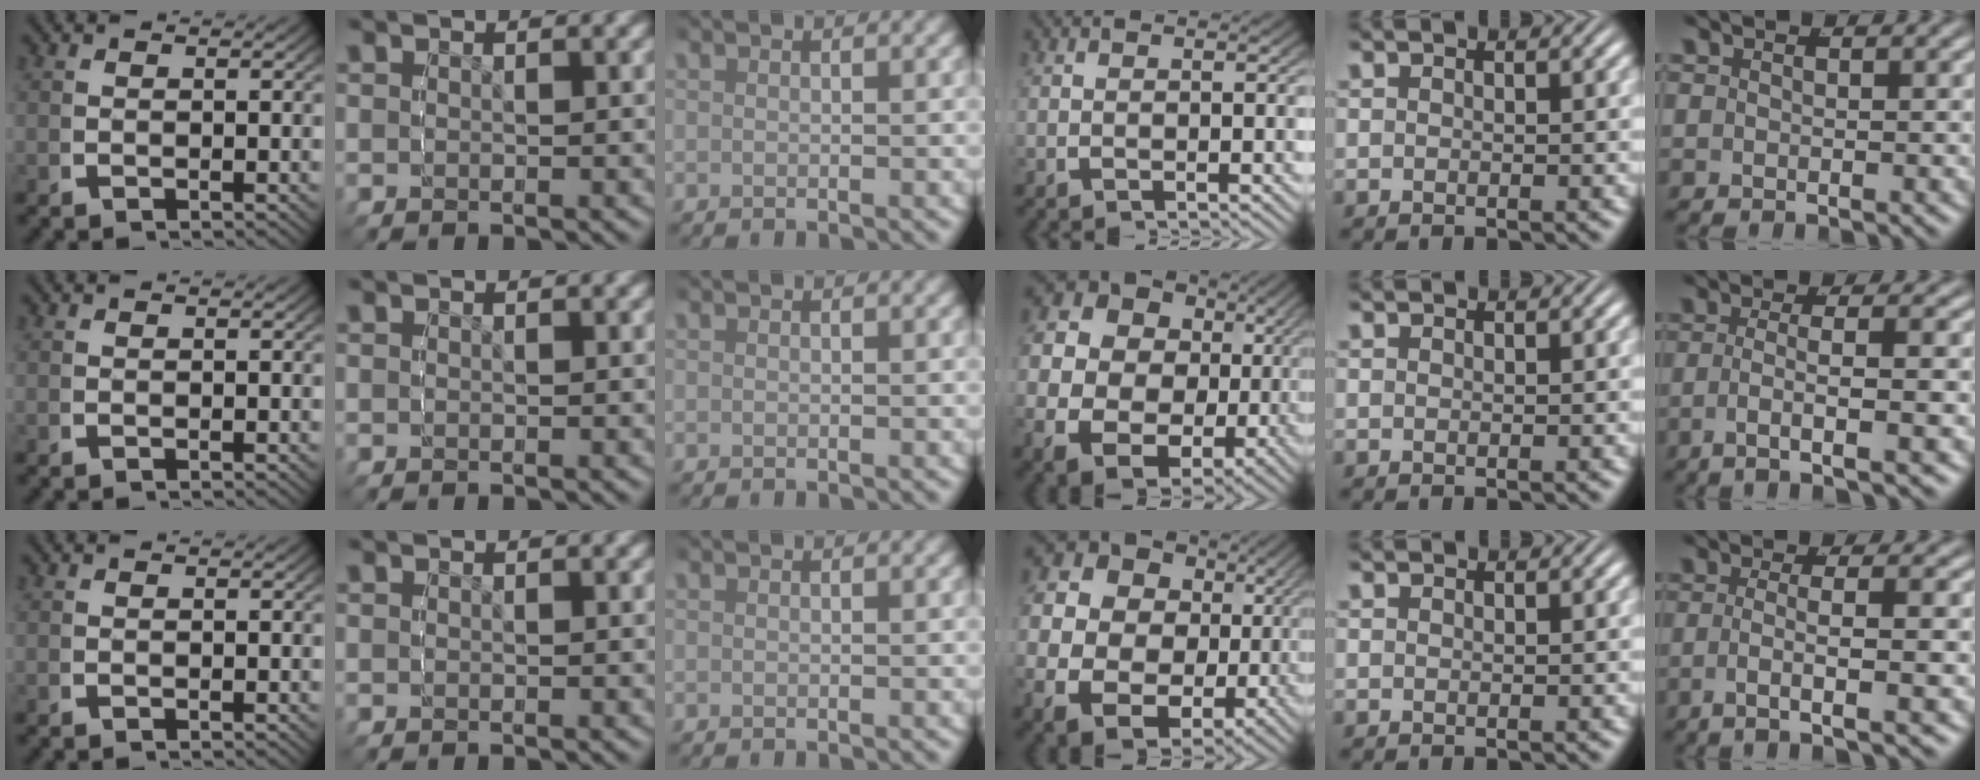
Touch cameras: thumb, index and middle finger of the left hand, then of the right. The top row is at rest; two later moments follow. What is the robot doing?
{"motion": "grasp_and_lifting", "object": "sponge"}